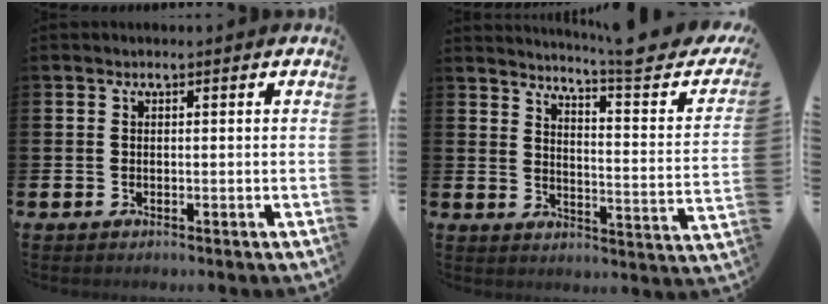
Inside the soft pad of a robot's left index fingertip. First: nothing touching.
{"total": 6.2, "force": [5.2, 0.0, 3.4], "torque": [-0.054, -0.052, 0.073]}